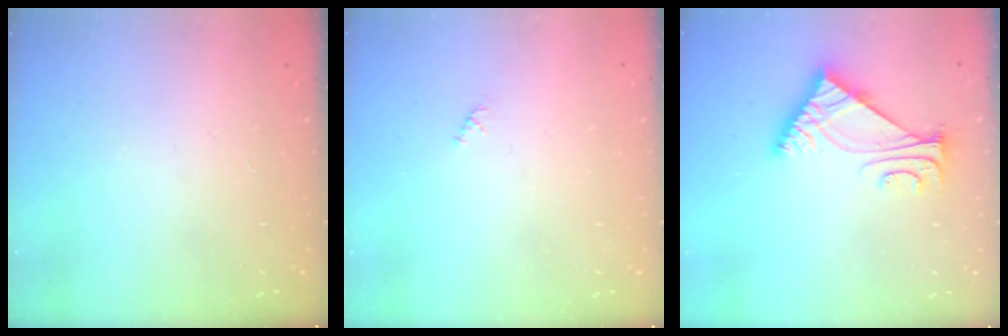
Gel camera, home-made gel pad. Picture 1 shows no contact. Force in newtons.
{"total": 0.8, "press": 0.7, "slide": 0.4}
{"total": 6.6, "press": 6.6, "slide": 1.0}